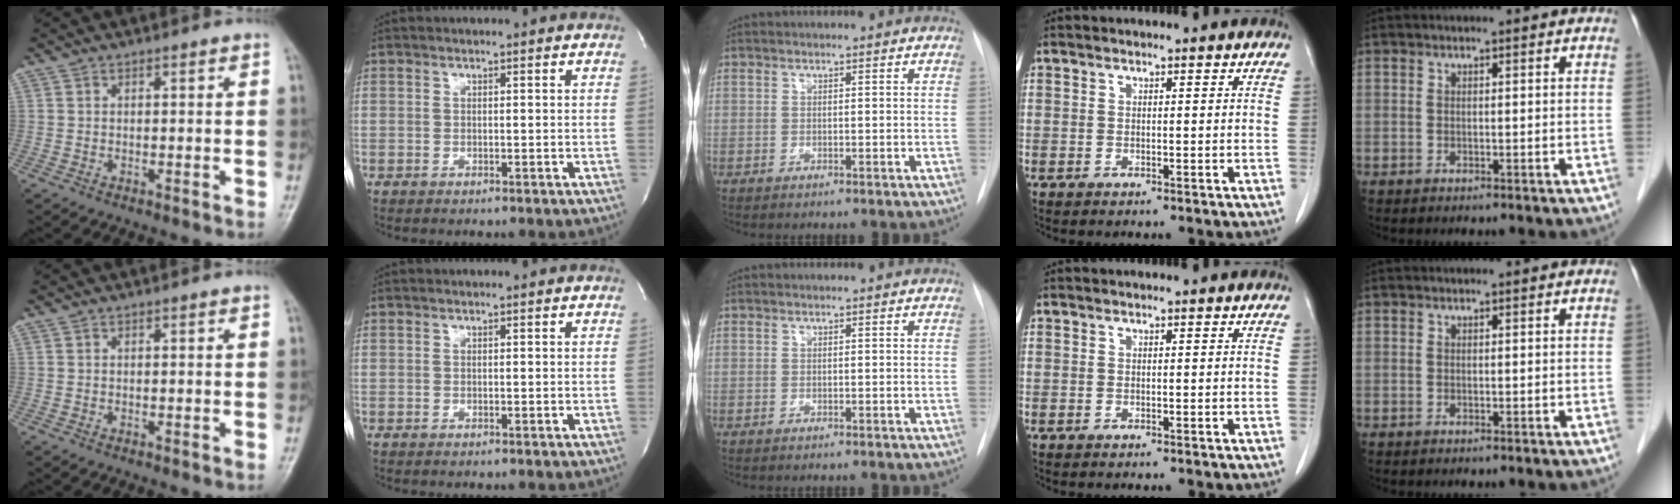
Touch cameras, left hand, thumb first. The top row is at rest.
{}